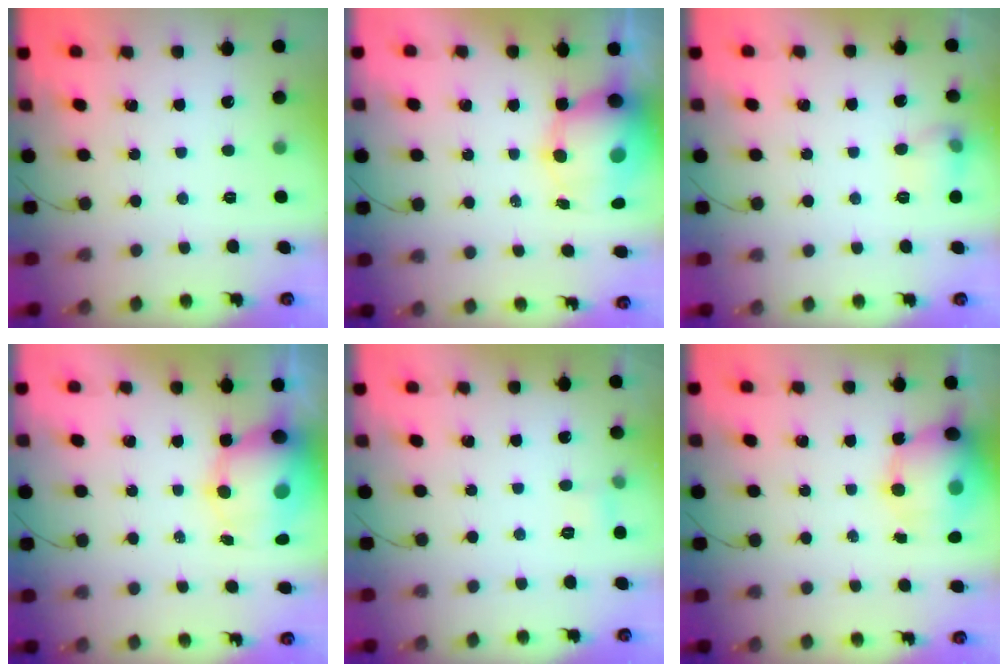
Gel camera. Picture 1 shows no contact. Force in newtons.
{"total": 11.9, "press": 11.5, "slide": 3.0}
{"total": 7.3, "press": 7.2, "slide": 1.2}
{"total": 11.9, "press": 11.5, "slide": 3.0}
{"total": 3.7, "press": 3.5, "slide": 1.2}
{"total": 14.6, "press": 14.0, "slide": 3.9}